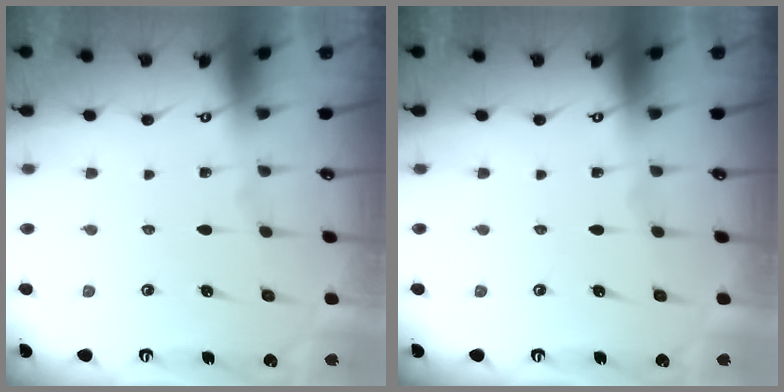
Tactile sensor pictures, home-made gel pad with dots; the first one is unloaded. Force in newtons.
{"total": 0.0}